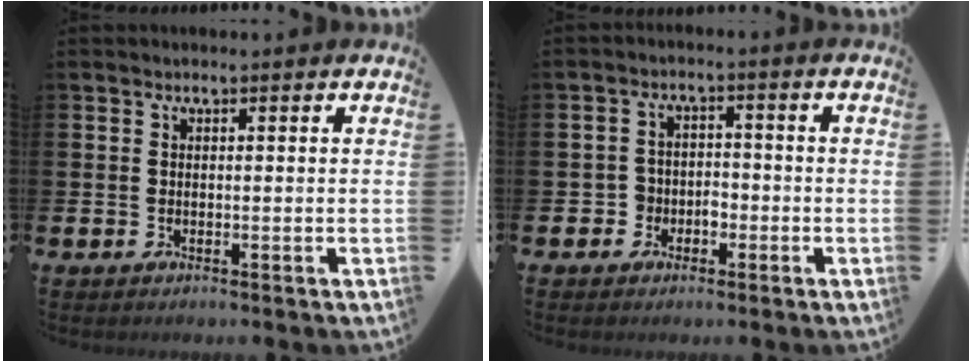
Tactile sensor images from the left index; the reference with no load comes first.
{"total": 2.8, "force": [-1.6, 2.2, 0.5], "torque": [-0.024, 0.011, -0.037]}